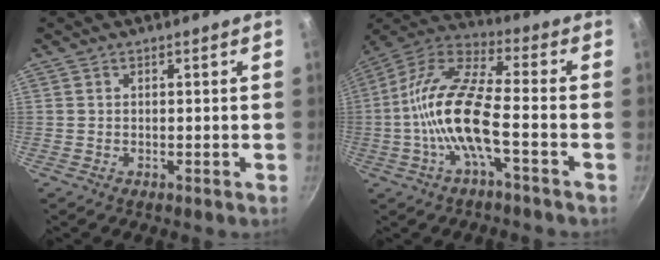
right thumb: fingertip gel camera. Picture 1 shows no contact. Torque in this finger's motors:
{"motor_torque": [2.65, 2.36, 2.01, -0.76, 0.42]}